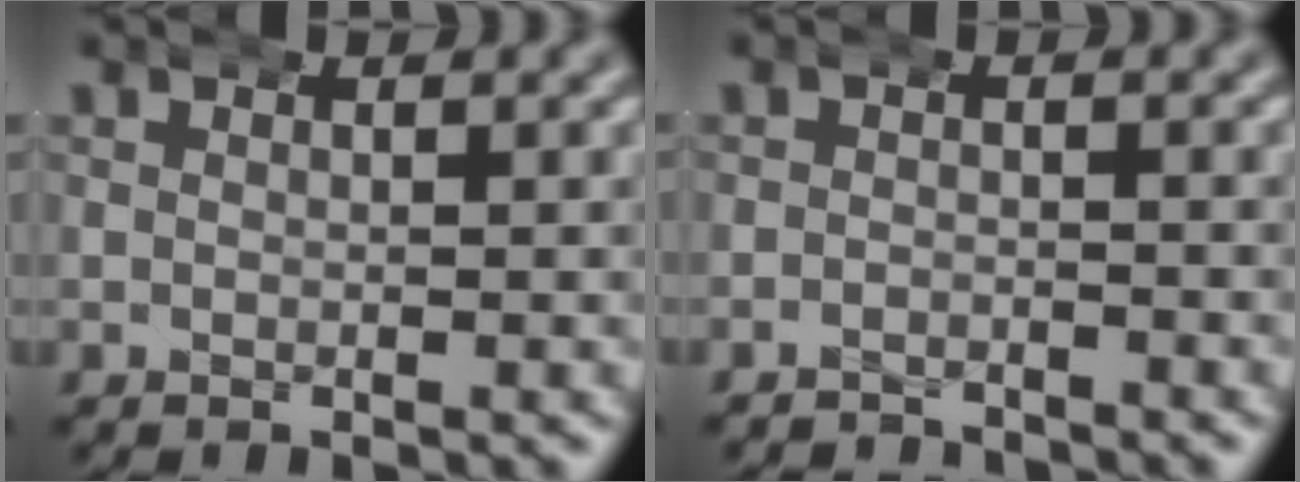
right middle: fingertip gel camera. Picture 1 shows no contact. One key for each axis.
{"total": 2.9, "fx": -2.8, "fy": 0.3, "fz": -0.1, "tx": -0.002, "ty": -0.010, "tz": -0.047}